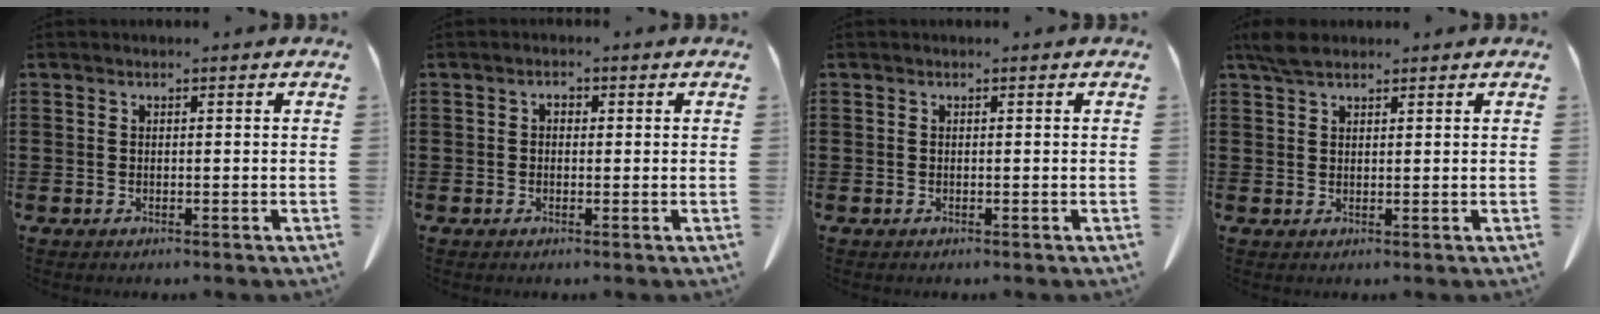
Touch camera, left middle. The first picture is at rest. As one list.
[{"total": 1.2, "force": [-0.2, 0.8, 0.9], "torque": [-0.019, 0.004, -0.004]}, {"total": 0.0}, {"total": 3.1, "force": [2.4, 1.1, 1.7], "torque": [-0.040, 0.004, 0.045]}]